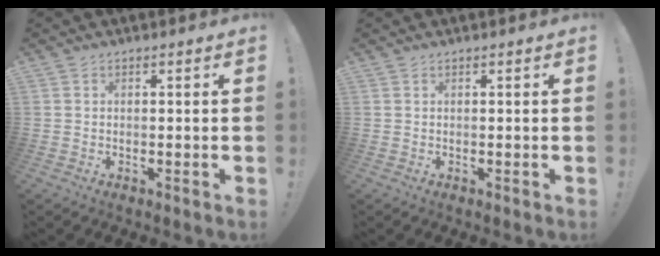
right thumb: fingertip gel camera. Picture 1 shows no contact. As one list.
[{"total": 0.0}]